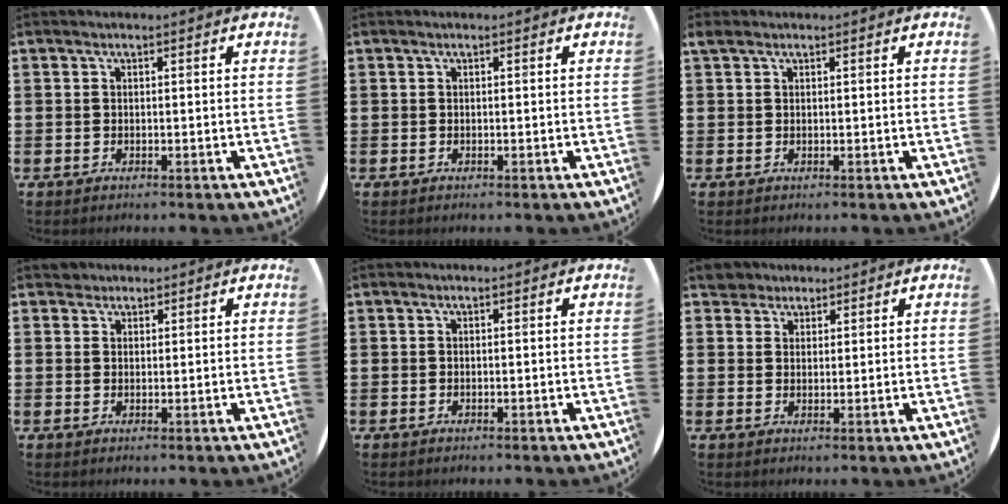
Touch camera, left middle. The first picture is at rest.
{"total": 0.0}
{"total": 0.7, "force": [0.6, 0.4, 0.1], "torque": [-0.002, 0.005, 0.012]}
{"total": 1.3, "force": [1.2, 0.6, -0.1], "torque": [0.001, 0.004, 0.023]}
{"total": 0.0}
{"total": 3.0, "force": [2.6, 1.5, 0.1], "torque": [-0.001, 0.002, 0.049]}